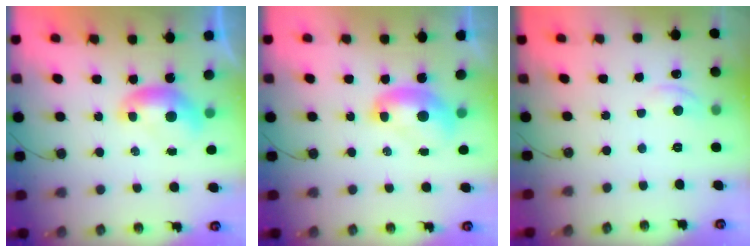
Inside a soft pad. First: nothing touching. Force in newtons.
{"total": 2.0, "press": 2.0, "slide": 0.0}
{"total": 0.8, "press": 0.2, "slide": 0.8}